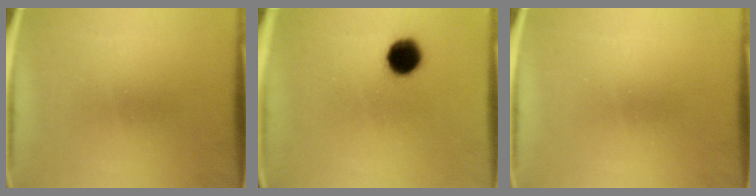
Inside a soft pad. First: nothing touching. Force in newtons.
{"total": 8.1}
{"total": 0.0}